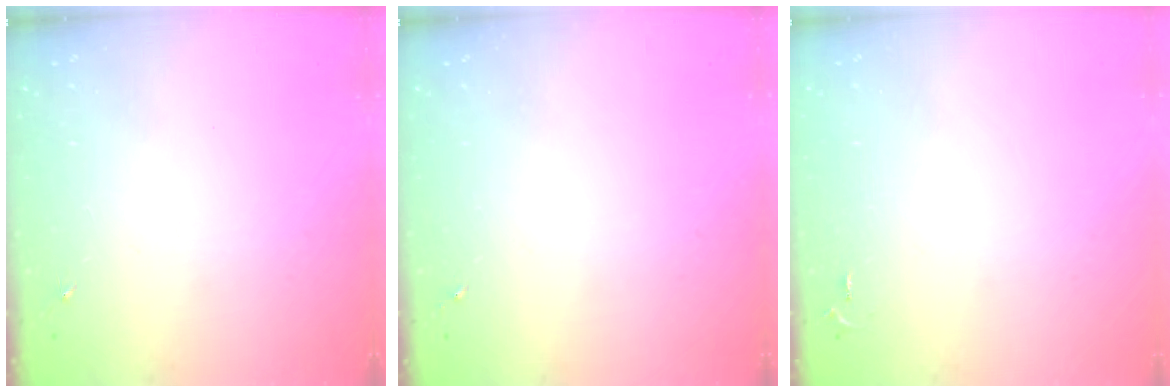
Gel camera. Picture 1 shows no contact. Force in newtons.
{"total": 0.0}
{"total": 2.6, "press": 2.6, "slide": 0.4}